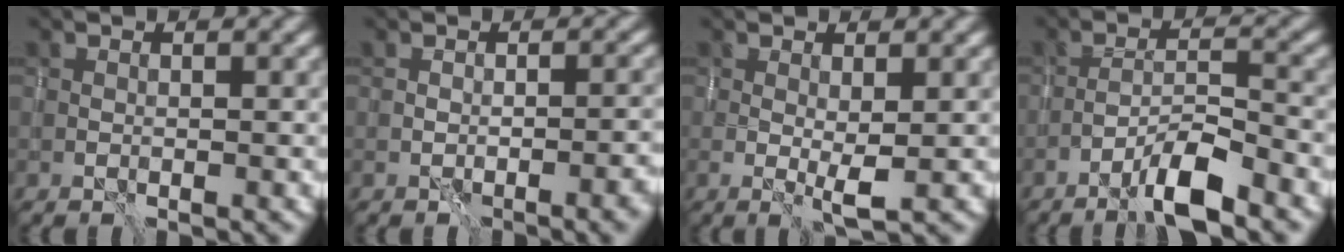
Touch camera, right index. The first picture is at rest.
{"total": 3.0, "force": [-1.4, 0.7, 2.6], "torque": [-0.030, 0.003, -0.020]}
{"total": 1.9, "force": [0.2, 0.2, 1.9], "torque": [-0.036, -0.007, 0.004]}
{"total": 4.7, "force": [-3.3, 0.4, 3.3], "torque": [-0.057, 0.010, -0.066]}